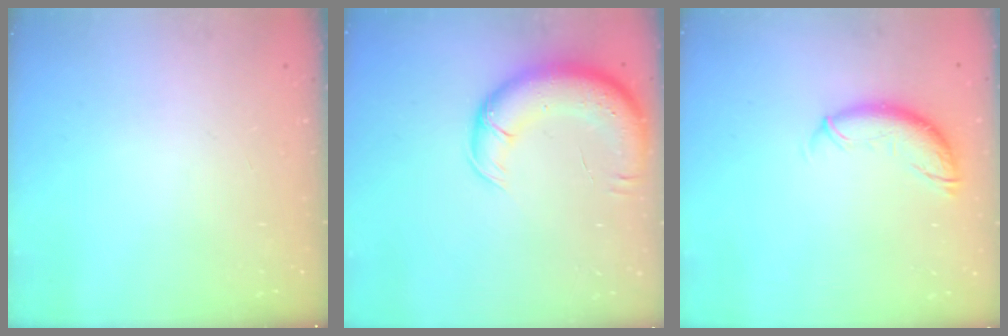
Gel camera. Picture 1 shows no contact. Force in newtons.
{"total": 13.2, "press": 12.8, "slide": 3.3}
{"total": 9.9, "press": 9.8, "slide": 1.4}